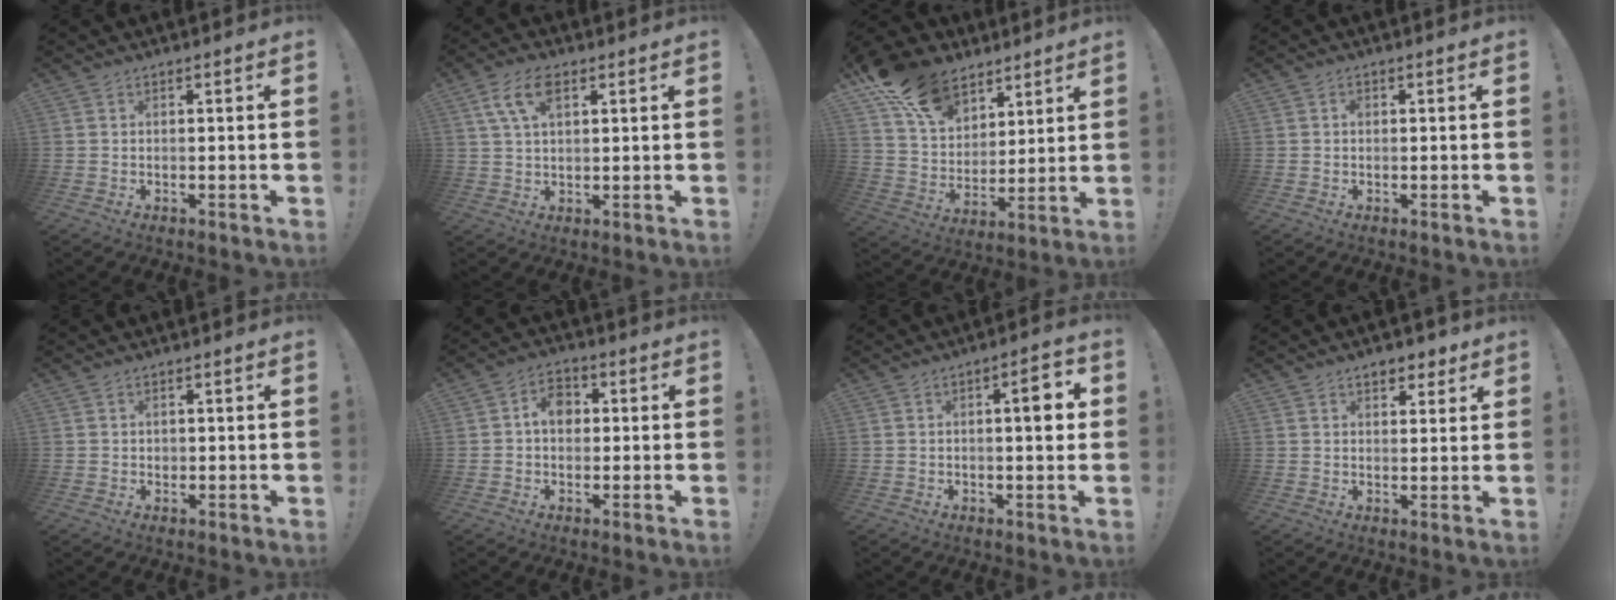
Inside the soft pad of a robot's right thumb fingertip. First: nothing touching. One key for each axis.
{"total": 8.3, "fx": 3.6, "fy": 4.2, "fz": 6.2, "tx": -0.122, "ty": 0.003, "tz": 0.069}
{"total": 17.9, "fx": 11.6, "fy": 11.4, "fz": 7.5, "tx": -0.124, "ty": -0.064, "tz": 0.221}
{"total": 0.8, "fx": 0.1, "fy": 0.7, "fz": 0.4, "tx": 0.000, "ty": 0.001, "tz": 0.000}
{"total": 0.9, "fx": 0.1, "fy": 0.9, "fz": 0.2, "tx": 0.003, "ty": -0.001, "tz": -0.001}
{"total": 7.0, "fx": 0.8, "fy": 5.2, "fz": 4.5, "tx": -0.059, "ty": 0.006, "tz": 0.013}
{"total": 5.9, "fx": 0.8, "fy": 1.6, "fz": 5.6, "tx": -0.066, "ty": -0.002, "tz": 0.002}
{"total": 4.8, "fx": 3.2, "fy": 2.9, "fz": 2.2, "tx": -0.018, "ty": -0.012, "tz": 0.053}